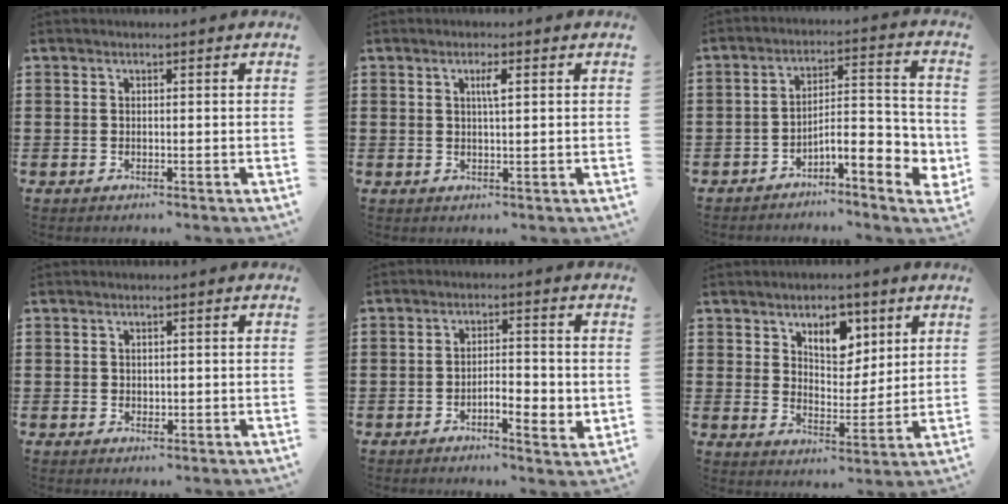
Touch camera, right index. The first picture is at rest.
{"total": 2.0, "force": [0.7, 0.3, 1.9], "torque": [-0.038, 0.003, 0.009]}
{"total": 6.9, "force": [-3.8, 2.0, 5.4], "torque": [-0.075, -0.015, -0.073]}
{"total": 0.9, "force": [0.5, 0.8, 0.2], "torque": [-0.006, 0.002, 0.010]}
{"total": 4.3, "force": [-1.5, 1.5, 3.7], "torque": [-0.054, 0.003, -0.030]}
{"total": 6.6, "force": [4.0, 4.0, 3.2], "torque": [-0.058, -0.001, 0.068]}